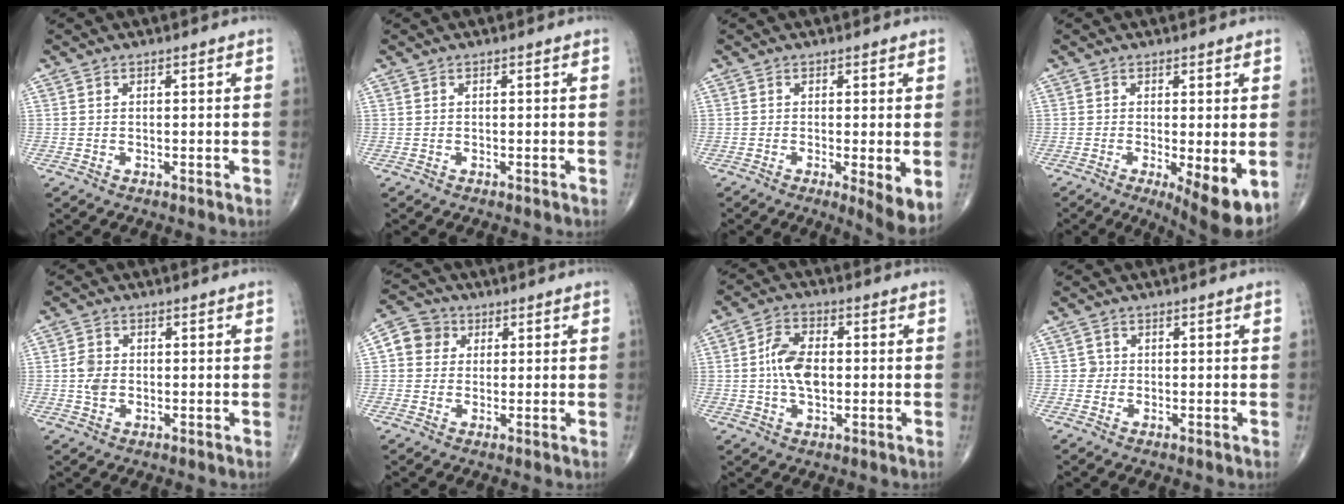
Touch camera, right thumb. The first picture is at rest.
{"total": 0.0}
{"total": 5.4, "force": [-0.7, 1.2, 5.2], "torque": [-0.084, -0.019, -0.015]}
{"total": 8.9, "force": [-2.2, 2.5, 8.2], "torque": [-0.116, -0.024, -0.029]}
{"total": 3.7, "force": [-0.2, 2.9, 2.3], "torque": [-0.041, 0.003, -0.005]}
{"total": 6.4, "force": [1.4, 5.9, 2.0], "torque": [-0.013, 0.006, 0.014]}
{"total": 8.3, "force": [-0.1, 4.9, 6.7], "torque": [-0.119, 0.010, -0.007]}
{"total": 1.4, "force": [-0.1, 1.4, 0.1], "torque": [0.007, 0.005, -0.004]}